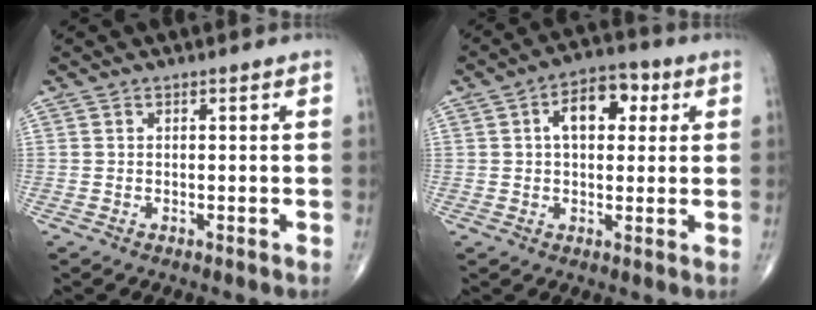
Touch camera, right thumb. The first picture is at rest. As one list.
[{"total": 9.2, "force": [2.4, 5.4, 7.0], "torque": [-0.082, 0.014, 0.030]}]